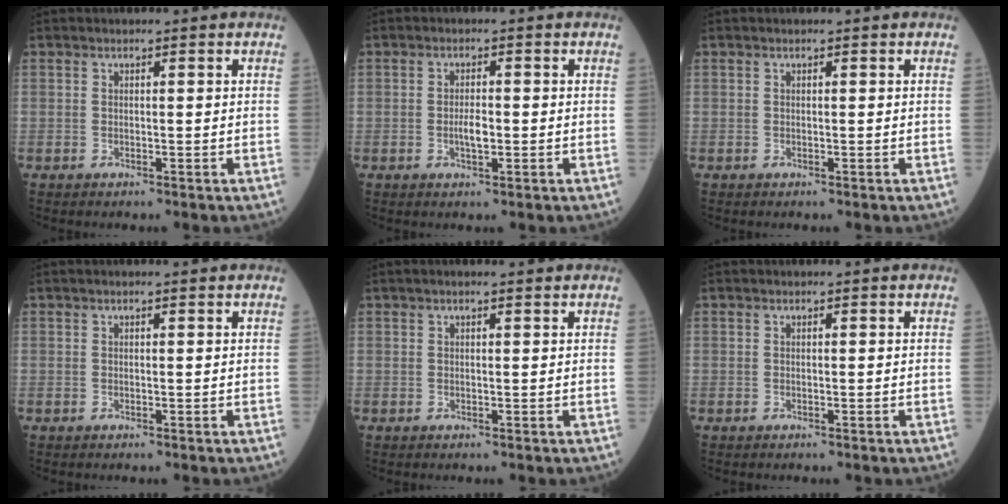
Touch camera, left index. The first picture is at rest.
{"total": 2.4, "force": [-0.4, 0.8, 2.2], "torque": [-0.044, 0.001, -0.007]}
{"total": 0.0}
{"total": 0.6, "force": [0.5, -0.1, 0.3], "torque": [-0.009, 0.001, 0.008]}
{"total": 1.4, "force": [1.2, 0.0, 0.9], "torque": [-0.015, 0.009, 0.018]}
{"total": 0.0}